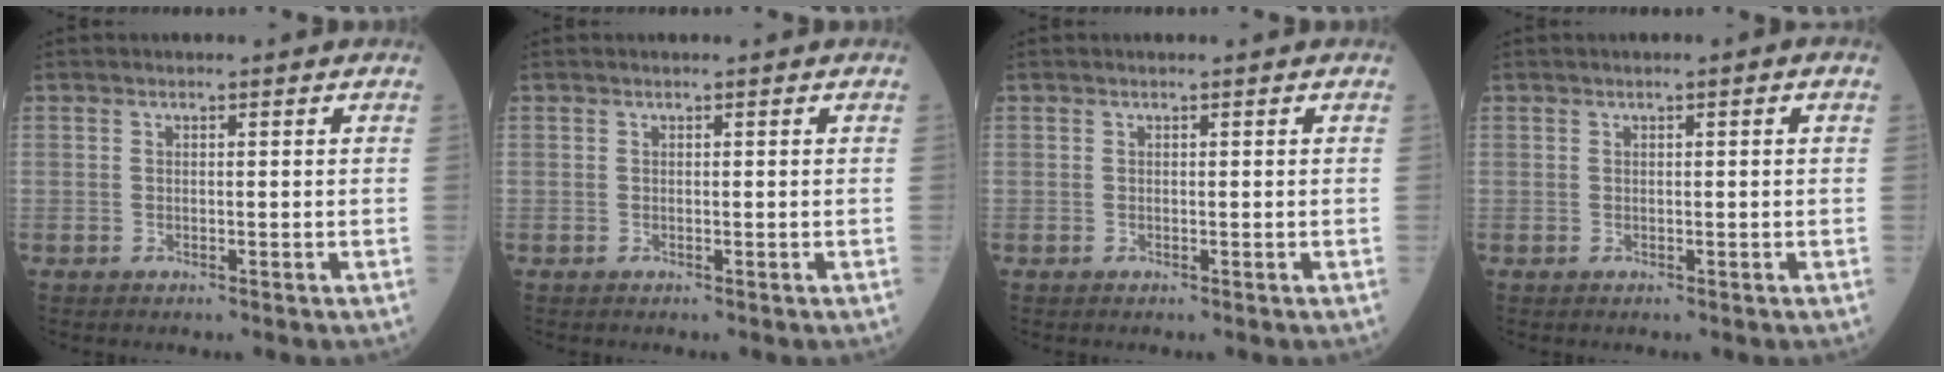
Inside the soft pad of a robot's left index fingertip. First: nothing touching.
{"total": 0.0}
{"total": 0.0}
{"total": 1.0, "force": [0.3, 0.0, 0.9], "torque": [-0.019, 0.004, 0.004]}